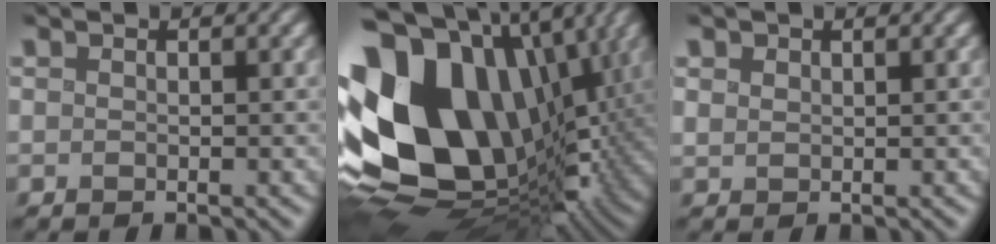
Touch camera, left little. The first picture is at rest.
{"total": 18.8, "force": [1.8, 14.1, 12.3], "torque": [-0.254, 0.001, 0.039]}
{"total": 1.1, "force": [0.8, 0.7, 0.4], "torque": [-0.007, 0.000, 0.016]}